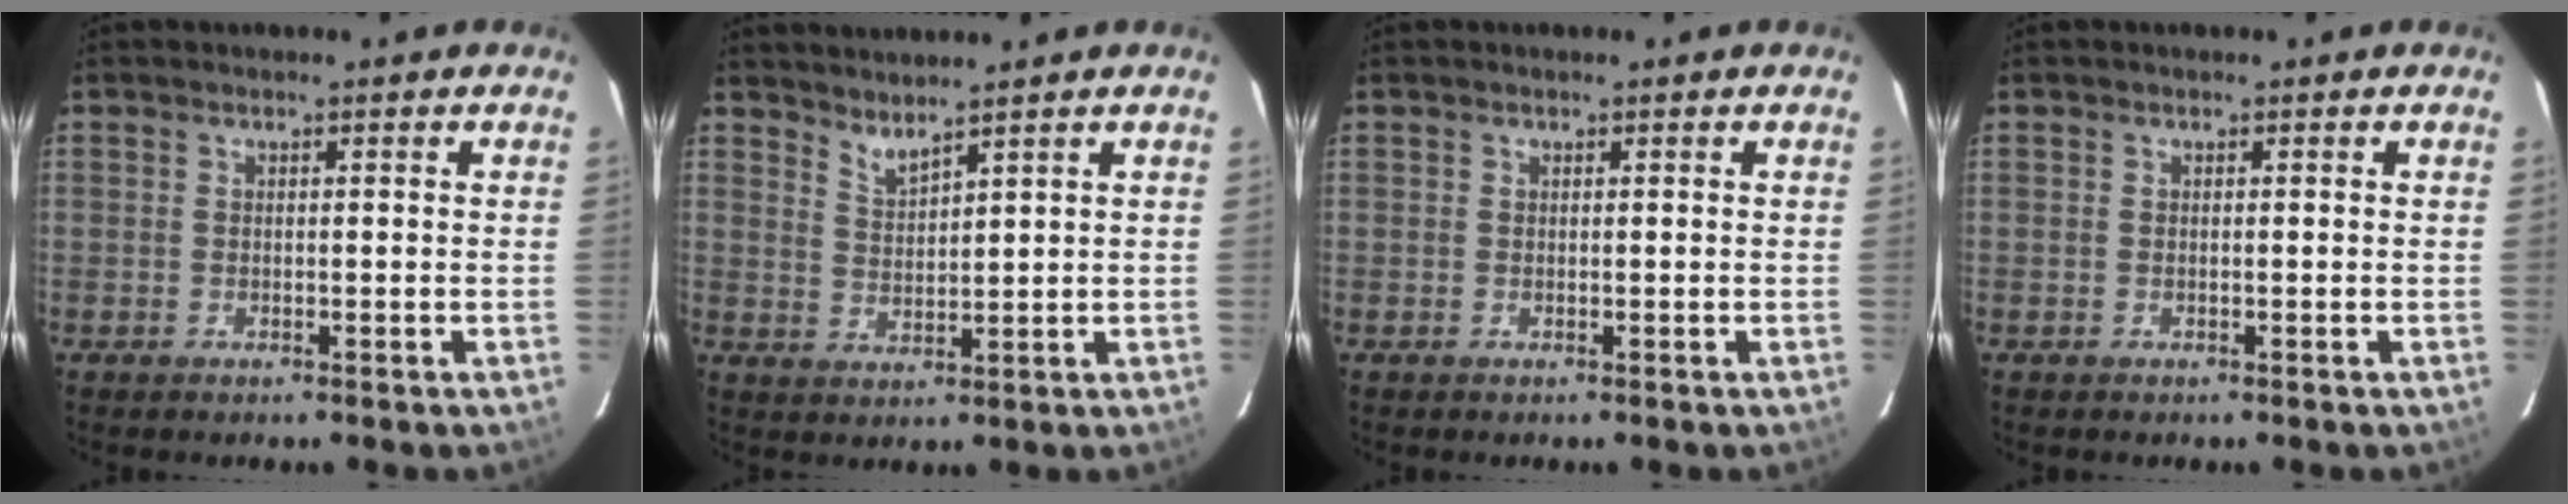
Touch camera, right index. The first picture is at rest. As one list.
[{"total": 3.2, "force": [3.0, 0.0, 1.2], "torque": [-0.023, -0.006, 0.055]}, {"total": 0.0}, {"total": 0.0}]